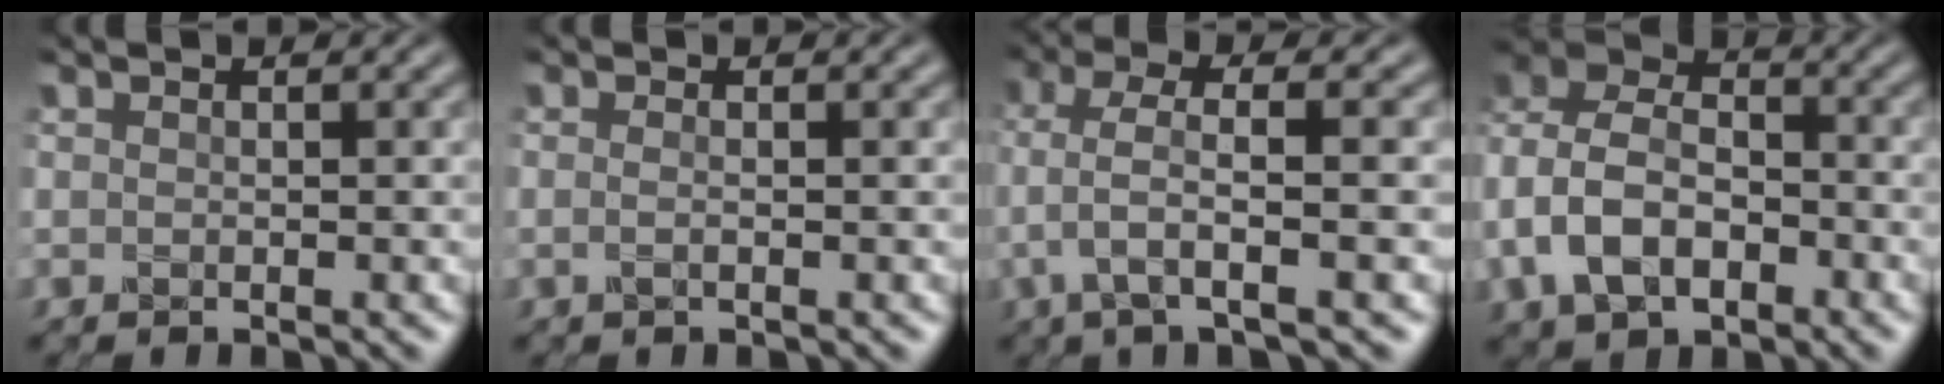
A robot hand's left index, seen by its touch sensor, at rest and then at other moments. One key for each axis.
{"total": 0.9, "fx": -0.1, "fy": 0.4, "fz": 0.8, "tx": -0.009, "ty": -0.001, "tz": -0.010}
{"total": 4.1, "fx": -0.6, "fy": 0.8, "fz": 3.9, "tx": -0.087, "ty": 0.013, "tz": -0.012}
{"total": 8.1, "fx": -1.8, "fy": 6.0, "fz": 5.1, "tx": -0.121, "ty": 0.006, "tz": -0.046}